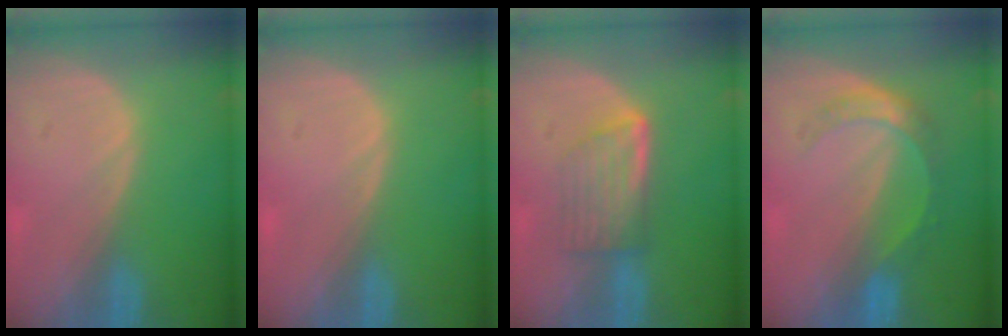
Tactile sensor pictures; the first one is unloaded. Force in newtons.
{"total": 0.5, "press": 0.1, "slide": 0.5}
{"total": 5.8, "press": 5.4, "slide": 2.0}
{"total": 5.4, "press": 4.7, "slide": 2.6}